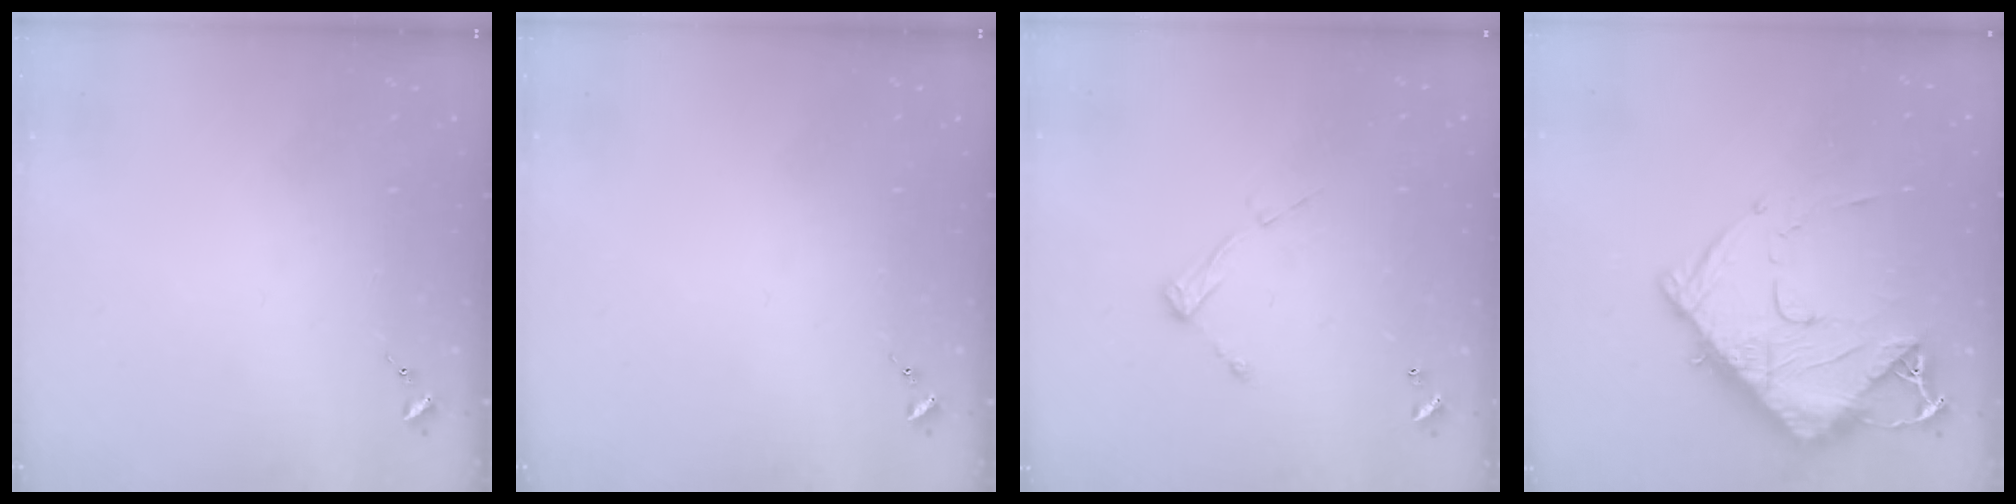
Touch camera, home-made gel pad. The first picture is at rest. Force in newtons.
{"total": 0.0}
{"total": 6.9, "press": 6.9, "slide": 0.4}
{"total": 14.4, "press": 14.3, "slide": 1.4}